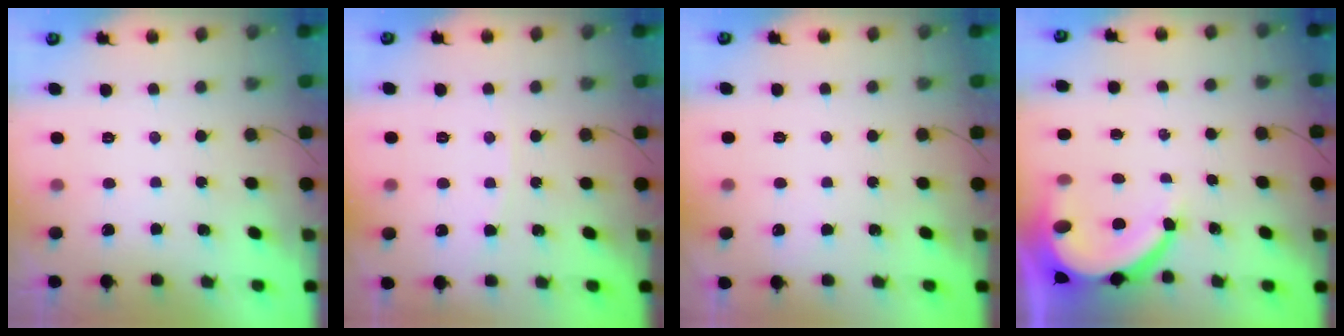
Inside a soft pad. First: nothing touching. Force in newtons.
{"total": 3.2, "press": 3.1, "slide": 0.5}
{"total": 1.7, "press": 1.7, "slide": 0.3}
{"total": 10.5, "press": 10.4, "slide": 1.4}